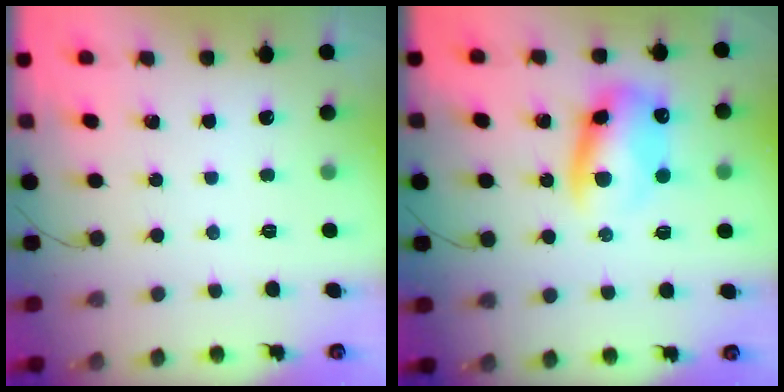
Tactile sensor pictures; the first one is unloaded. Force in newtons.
{"total": 10.9, "press": 10.7, "slide": 2.1}